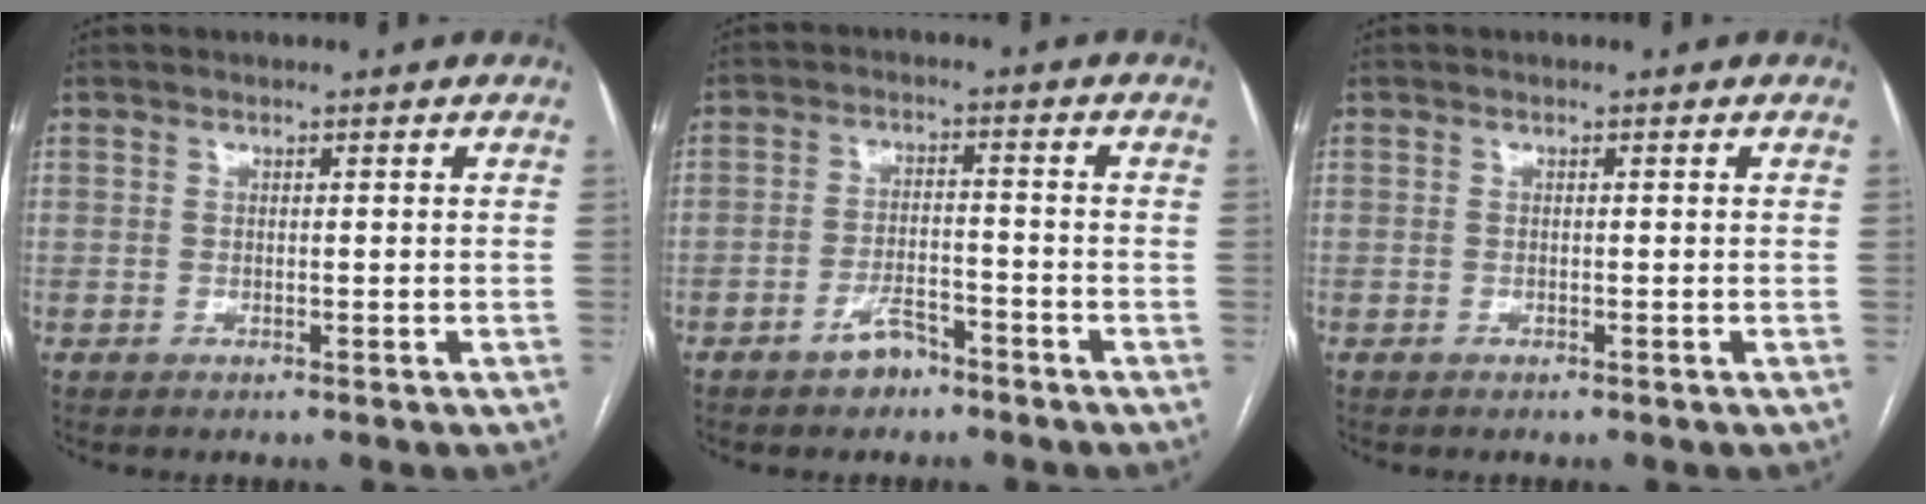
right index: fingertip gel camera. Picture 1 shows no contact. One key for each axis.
{"total": 4.1, "fx": -3.1, "fy": 1.8, "fz": 2.0, "tx": -0.035, "ty": 0.005, "tz": -0.050}
{"total": 0.0}